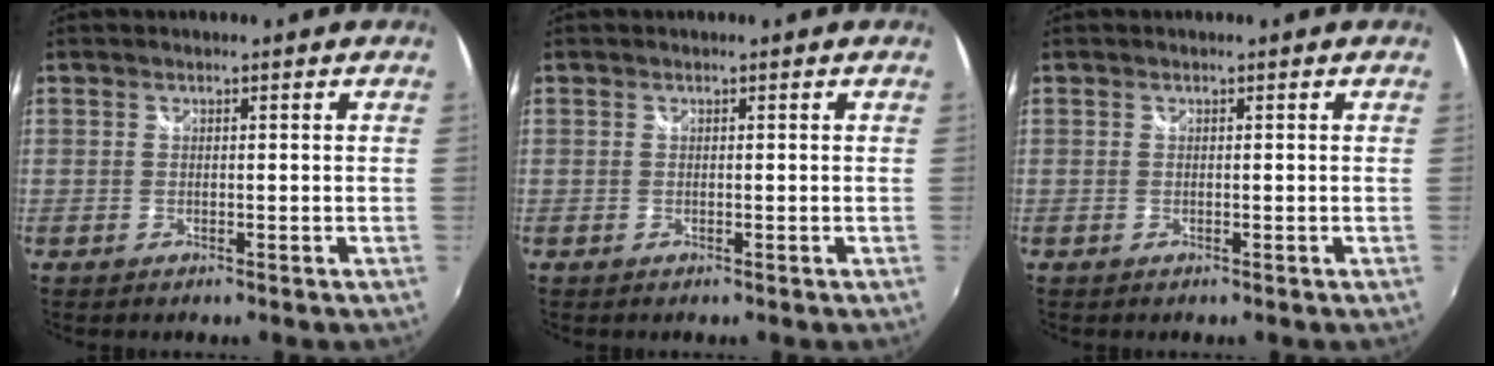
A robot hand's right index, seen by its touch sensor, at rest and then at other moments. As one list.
[{"total": 0.0}, {"total": 0.0}]